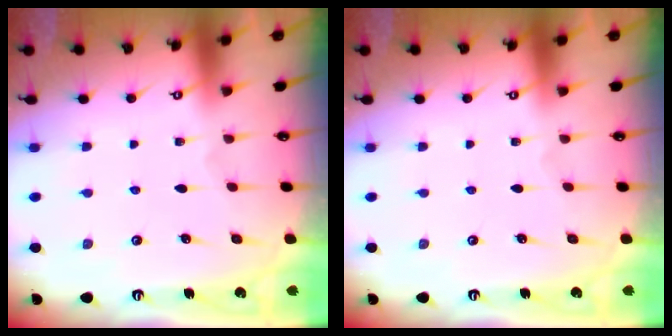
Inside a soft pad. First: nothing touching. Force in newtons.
{"total": 0.0}